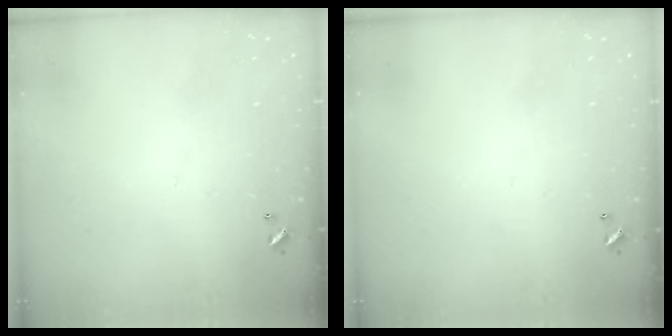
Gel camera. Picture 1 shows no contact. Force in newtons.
{"total": 0.0}